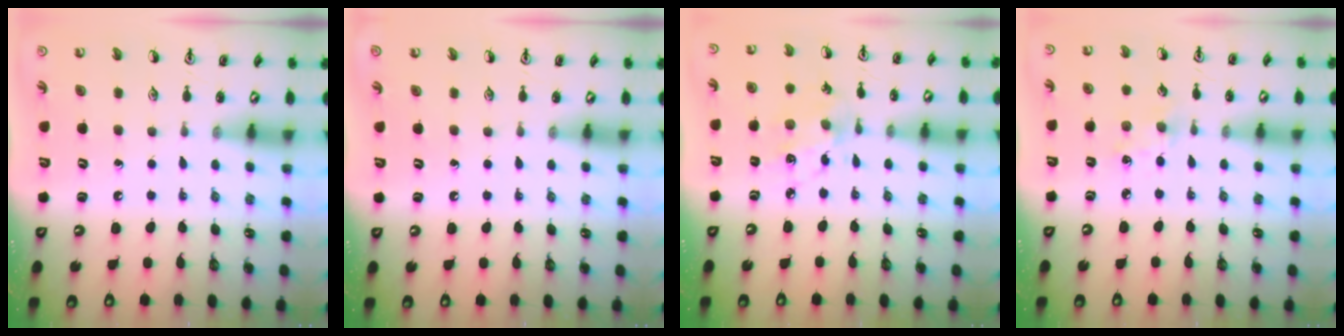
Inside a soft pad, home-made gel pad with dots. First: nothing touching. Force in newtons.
{"total": 0.0}
{"total": 7.0, "press": 7.0, "slide": 0.4}
{"total": 3.5, "press": 3.4, "slide": 0.5}